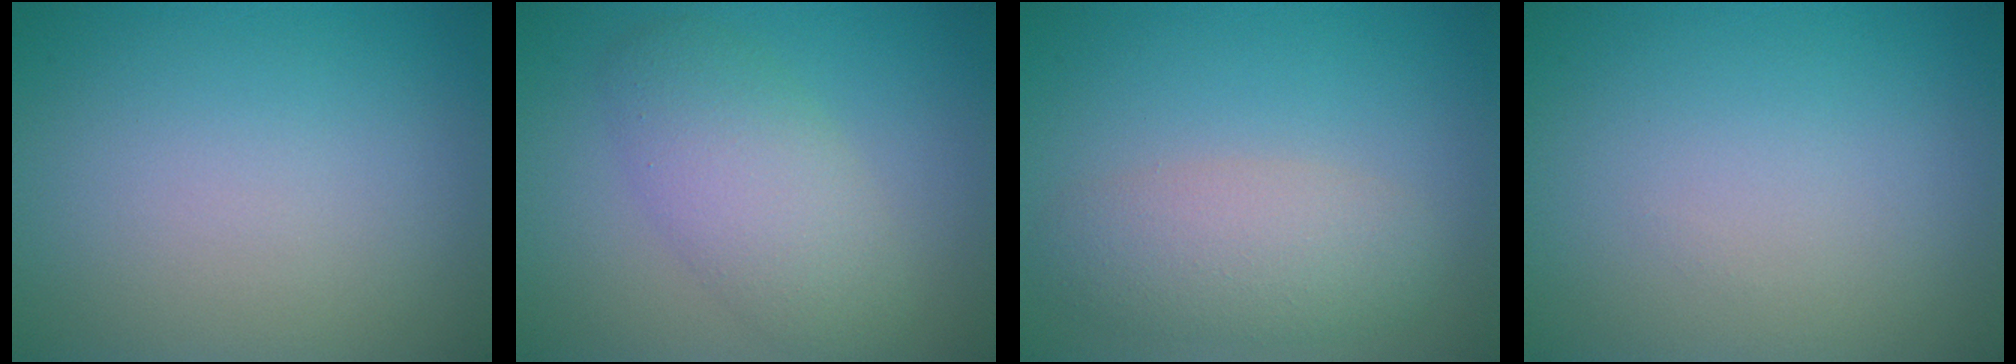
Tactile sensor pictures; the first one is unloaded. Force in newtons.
{"total": 4.6, "press": 4.5, "slide": 0.6}
{"total": 3.9, "press": 3.9, "slide": 0.1}
{"total": 0.0}